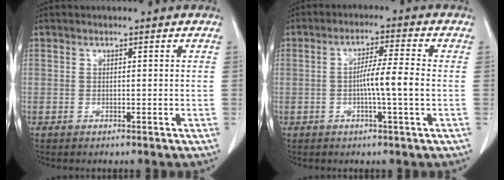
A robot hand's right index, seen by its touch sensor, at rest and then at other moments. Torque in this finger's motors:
{"motor_torque": [0.81, -0.31, 0.47, 0.10]}